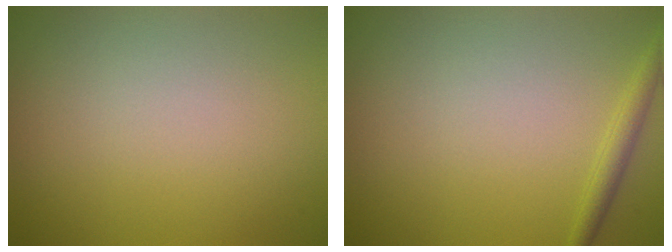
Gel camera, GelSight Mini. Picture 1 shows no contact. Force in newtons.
{"total": 1.5, "press": 1.4, "slide": 0.1}